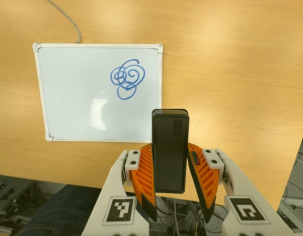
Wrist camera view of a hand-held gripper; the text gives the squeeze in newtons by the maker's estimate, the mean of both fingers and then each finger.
{"total": 5.7, "left": 5.0, "right": 6.5}